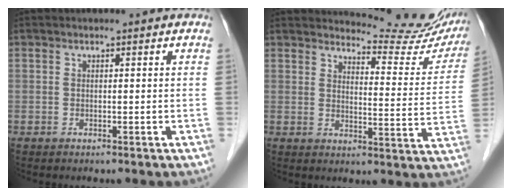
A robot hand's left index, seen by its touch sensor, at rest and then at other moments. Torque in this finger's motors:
{"motor_torque": [-0.04, -1.33, 0.11, -0.02]}